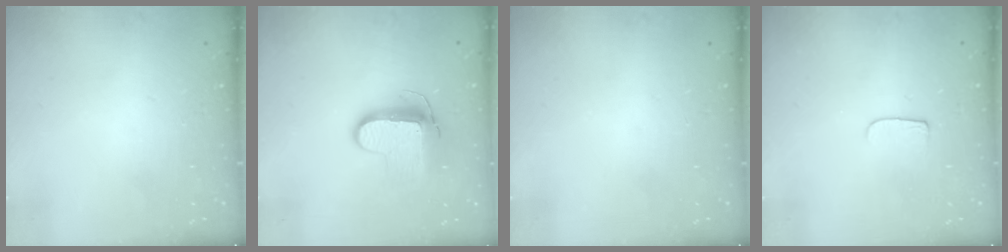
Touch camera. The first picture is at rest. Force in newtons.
{"total": 10.2, "press": 10.1, "slide": 0.8}
{"total": 0.0}
{"total": 5.3, "press": 5.2, "slide": 0.6}